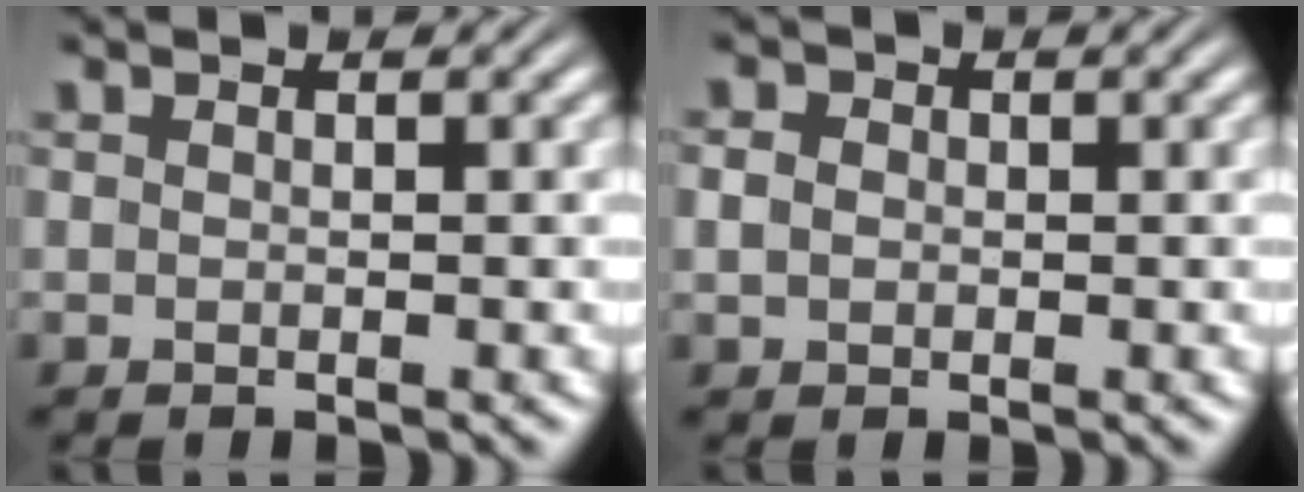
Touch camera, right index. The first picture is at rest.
{"total": 1.6, "force": [-0.1, 1.4, 0.8], "torque": [-0.023, -0.004, 0.000]}